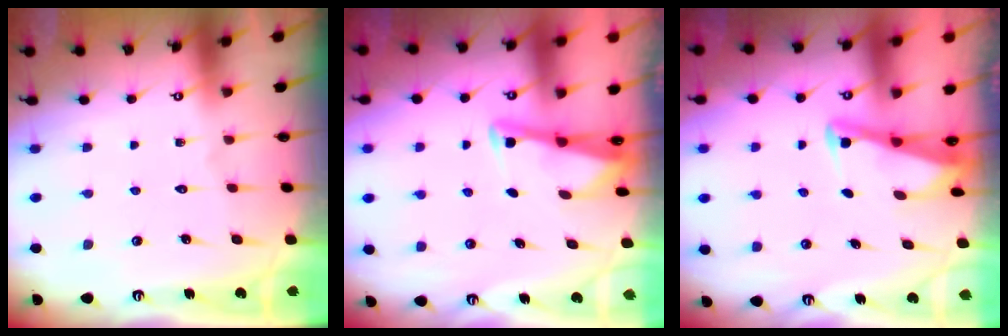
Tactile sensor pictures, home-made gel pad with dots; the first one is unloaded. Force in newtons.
{"total": 3.0, "press": 3.0, "slide": 0.3}
{"total": 2.8, "press": 2.8, "slide": 0.3}